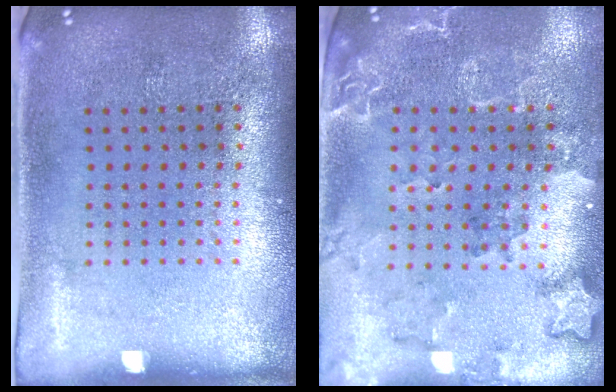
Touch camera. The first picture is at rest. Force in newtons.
{"total": 2.1, "press": 1.9, "slide": 0.9}